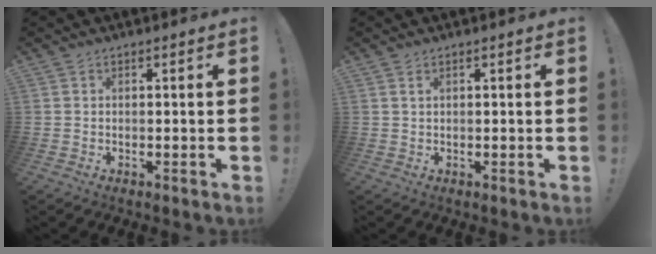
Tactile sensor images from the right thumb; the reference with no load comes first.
{"total": 1.2, "force": [0.7, 0.4, 0.9], "torque": [-0.024, 0.004, 0.014]}